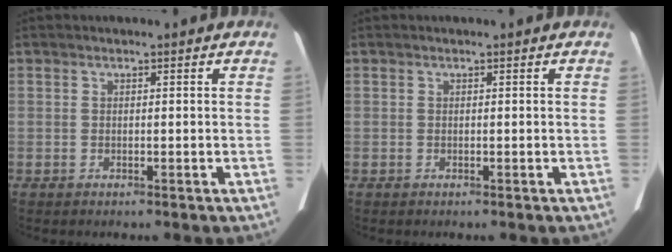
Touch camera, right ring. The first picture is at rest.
{"total": 0.0}